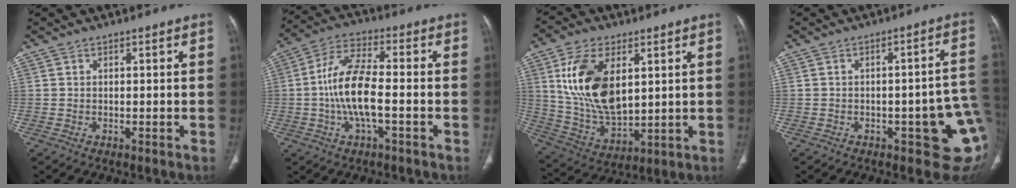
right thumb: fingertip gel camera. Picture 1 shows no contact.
{"total": 11.6, "force": [-1.9, 4.2, 10.7], "torque": [-0.223, 0.028, -0.039]}
{"total": 16.9, "force": [4.8, 9.4, 13.2], "torque": [-0.239, -0.019, 0.104]}
{"total": 13.7, "force": [-3.5, 5.0, 12.3], "torque": [-0.114, 0.015, -0.032]}